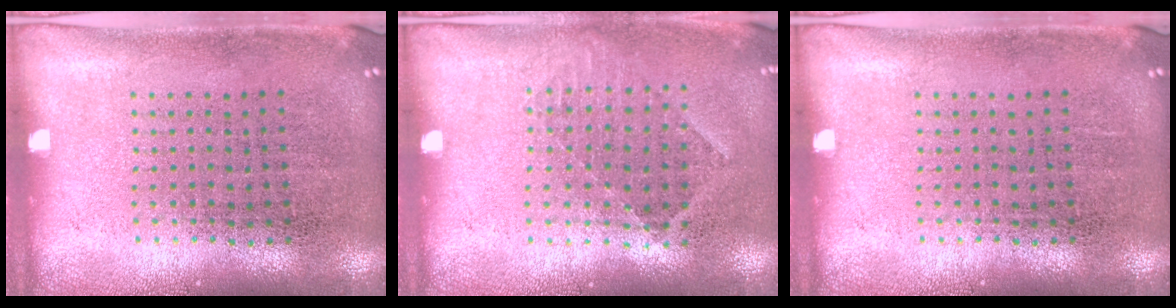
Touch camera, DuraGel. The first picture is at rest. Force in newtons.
{"total": 0.8, "press": 0.7, "slide": 0.4}
{"total": 0.0}